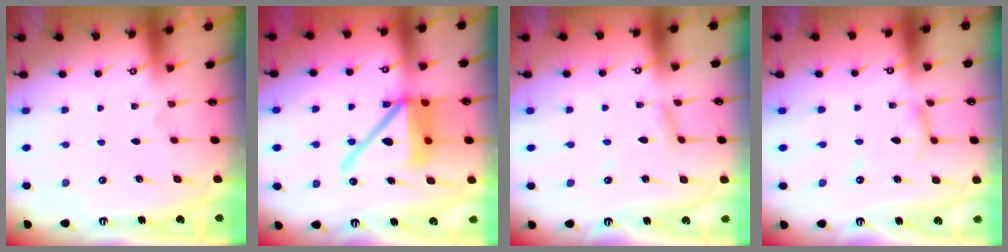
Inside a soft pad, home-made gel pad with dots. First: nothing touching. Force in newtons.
{"total": 16.4, "press": 16.2, "slide": 2.3}
{"total": 4.0, "press": 4.0, "slide": 0.3}
{"total": 5.9, "press": 5.9, "slide": 0.6}